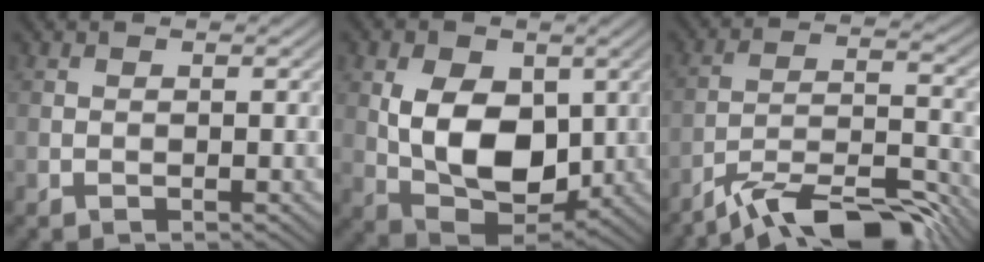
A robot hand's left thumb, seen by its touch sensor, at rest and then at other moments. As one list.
[{"total": 10.4, "force": [0.8, 6.9, 7.8], "torque": [-0.156, -0.011, 0.017]}, {"total": 12.1, "force": [-9.9, 2.3, 6.4], "torque": [-0.104, 0.012, -0.174]}]